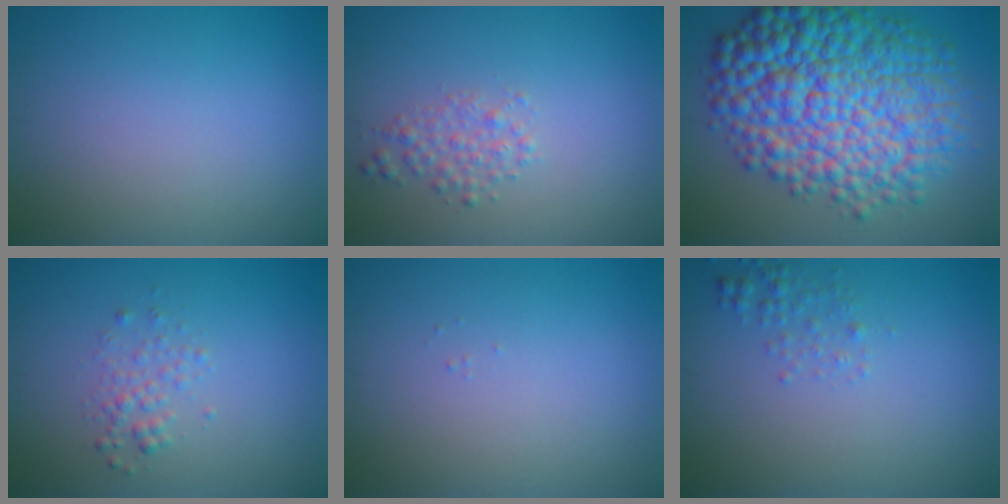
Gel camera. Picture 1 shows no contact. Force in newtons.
{"total": 1.8, "press": 1.8, "slide": 0.1}
{"total": 13.5, "press": 13.5, "slide": 0.1}
{"total": 1.5, "press": 1.5, "slide": 0.1}
{"total": 0.0}
{"total": 1.3, "press": 1.3, "slide": 0.1}